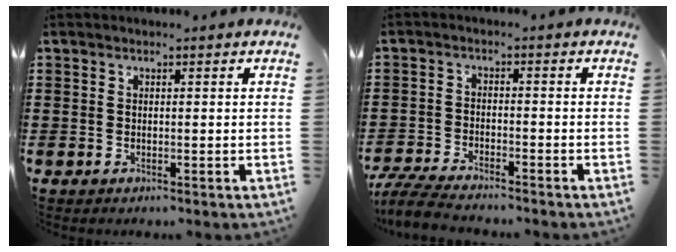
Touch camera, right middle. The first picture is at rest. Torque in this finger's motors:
{"motor_torque": [0.13, -0.07, 0.11, 0.04]}